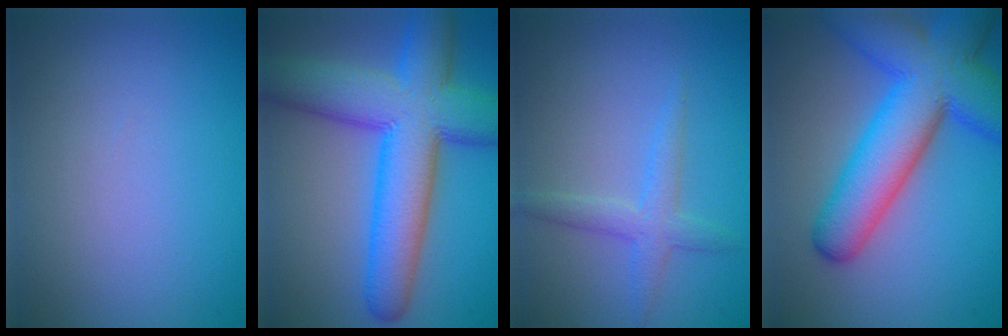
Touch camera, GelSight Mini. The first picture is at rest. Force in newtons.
{"total": 11.6, "press": 11.6, "slide": 0.3}
{"total": 2.4, "press": 2.4, "slide": 0.1}
{"total": 11.3, "press": 11.3, "slide": 0.6}